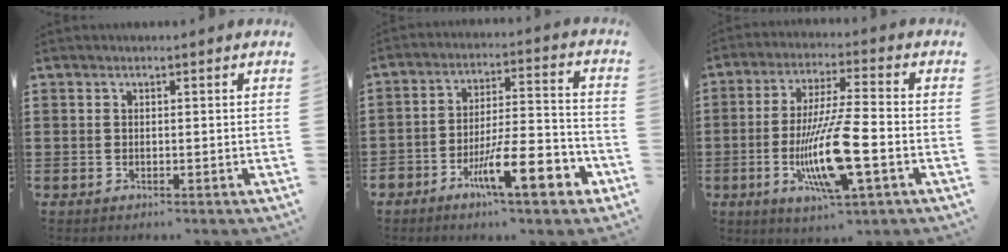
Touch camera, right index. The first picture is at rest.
{"total": 12.0, "force": [-6.8, 3.3, 9.3], "torque": [-0.156, 0.020, -0.118]}
{"total": 13.2, "force": [-4.0, 2.2, 12.4], "torque": [-0.247, -0.015, -0.076]}